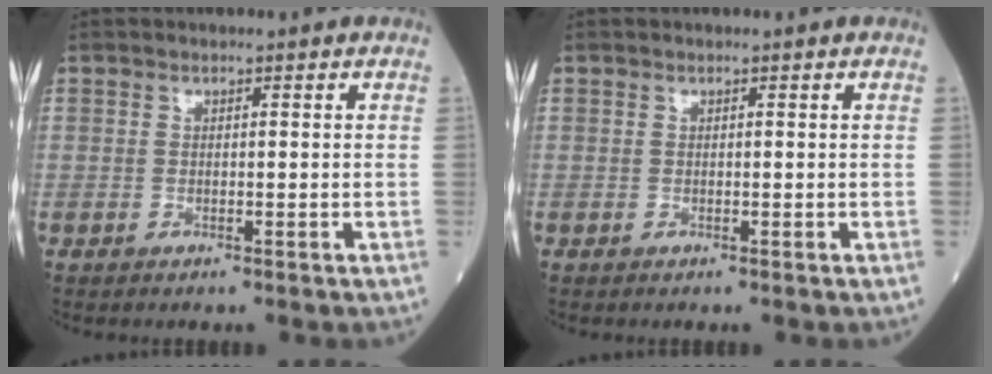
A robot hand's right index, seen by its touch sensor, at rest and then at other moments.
{"total": 0.0}